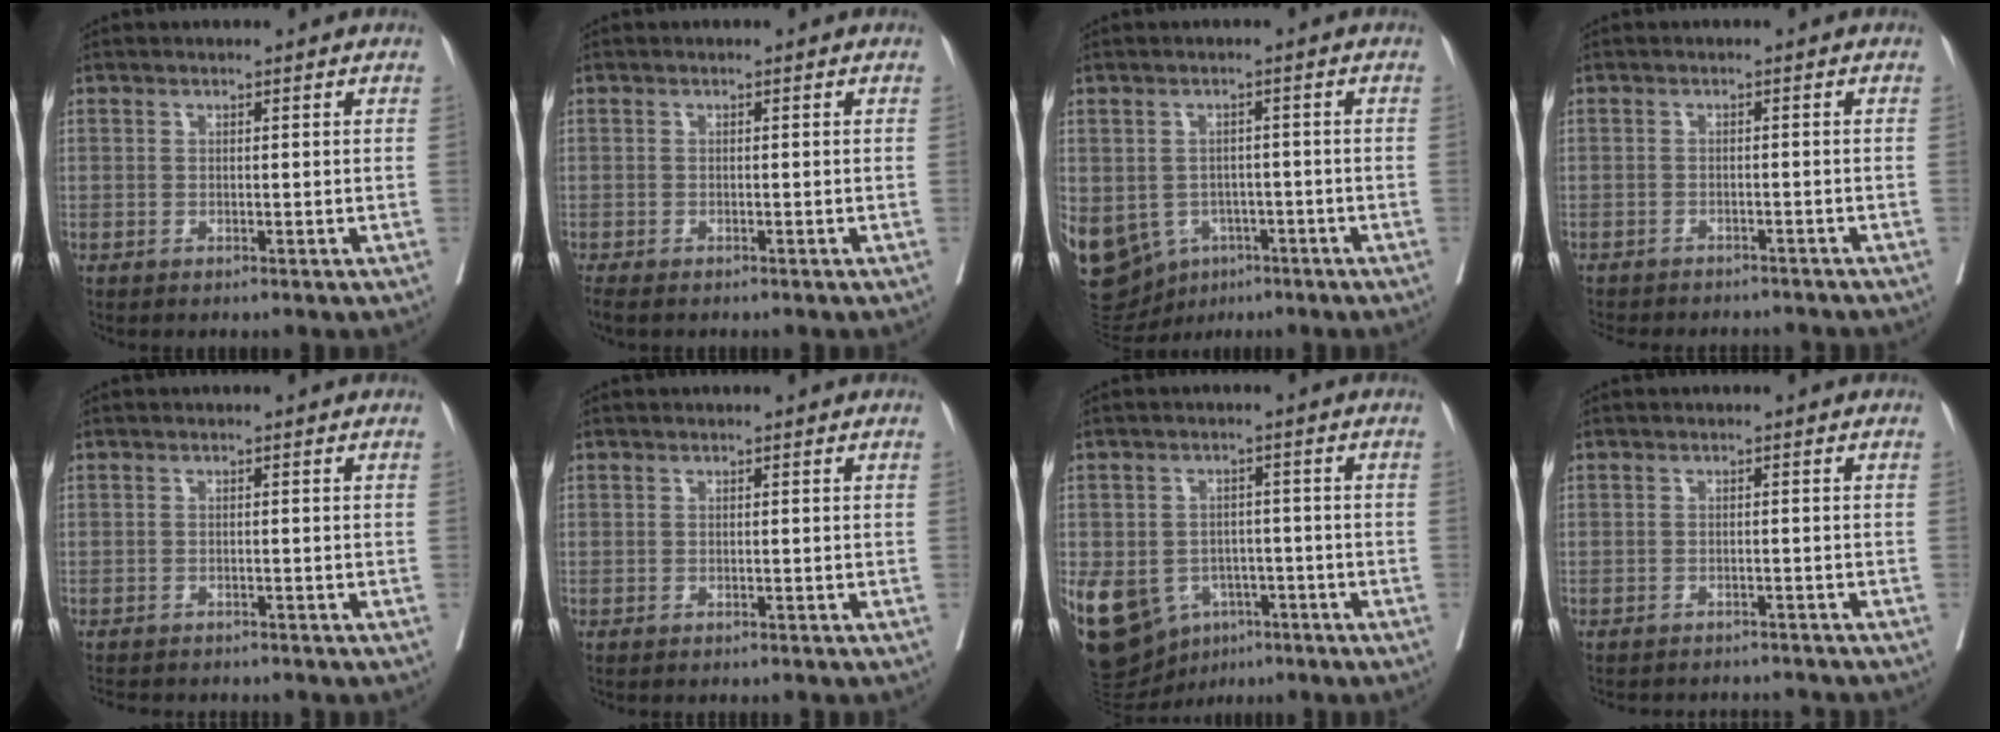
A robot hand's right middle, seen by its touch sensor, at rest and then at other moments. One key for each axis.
{"total": 3.7, "fx": -3.1, "fy": 0.7, "fz": 1.8, "tx": -0.024, "ty": -0.010, "tz": -0.048}
{"total": 26.8, "fx": -10.7, "fy": 21.4, "fz": 12.0, "tx": -0.399, "ty": -0.012, "tz": -0.146}
{"total": 11.4, "fx": -10.4, "fy": 3.2, "fz": 3.4, "tx": -0.062, "ty": 0.000, "tz": -0.125}
{"total": 9.0, "fx": -8.2, "fy": 1.8, "fz": 3.1, "tx": -0.049, "ty": -0.008, "tz": -0.107}
{"total": 3.7, "fx": -3.5, "fy": 0.1, "fz": 1.4, "tx": -0.013, "ty": -0.006, "tz": -0.045}
{"total": 19.0, "fx": -8.1, "fy": 14.4, "fz": 9.3, "tx": -0.243, "ty": 0.001, "tz": -0.113}
{"total": 10.1, "fx": -9.7, "fy": 1.4, "fz": 2.1, "tx": -0.033, "ty": 0.005, "tz": -0.115}